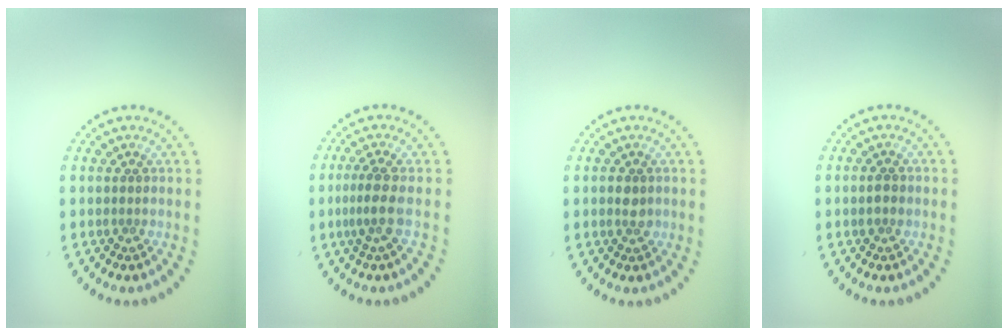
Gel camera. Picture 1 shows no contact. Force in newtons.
{"total": 2.2, "press": 1.6, "slide": 1.6}
{"total": 1.2, "press": 1.2, "slide": 0.2}
{"total": 1.2, "press": 1.2, "slide": 0.1}